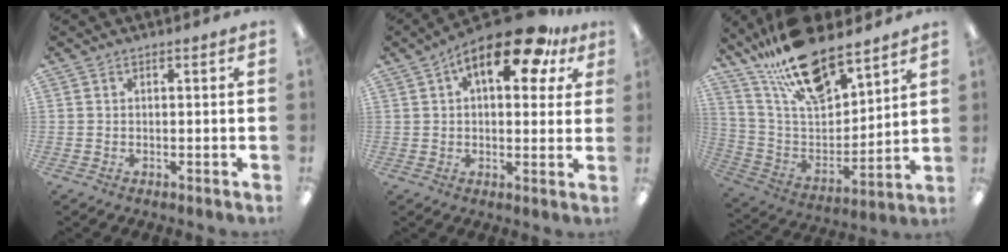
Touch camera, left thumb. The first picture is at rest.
{"total": 15.6, "force": [8.1, 6.2, 11.8], "torque": [-0.173, -0.027, 0.129]}
{"total": 20.6, "force": [16.2, 7.3, 10.5], "torque": [-0.201, -0.094, 0.286]}